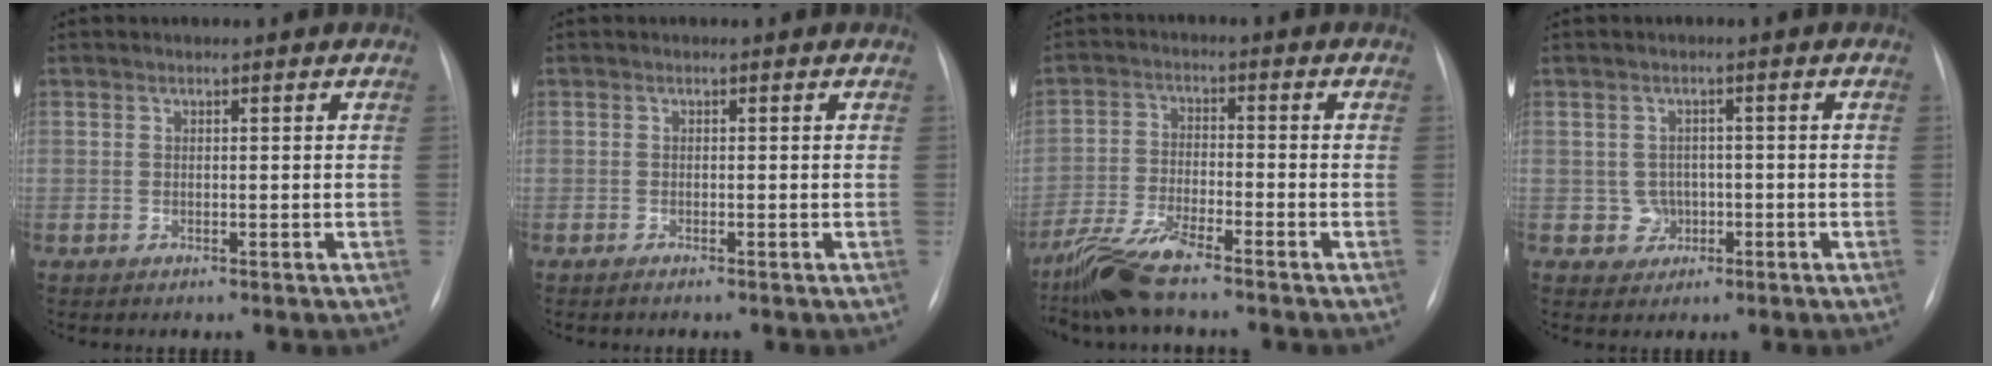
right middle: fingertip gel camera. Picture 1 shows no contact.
{"total": 0.6, "force": [-0.5, 0.0, 0.3], "torque": [-0.010, -0.001, -0.010]}
{"total": 8.3, "force": [-6.8, 0.6, 4.6], "torque": [-0.104, -0.025, -0.134]}
{"total": 3.0, "force": [-0.7, 2.9, 0.2], "torque": [0.005, 0.011, -0.005]}